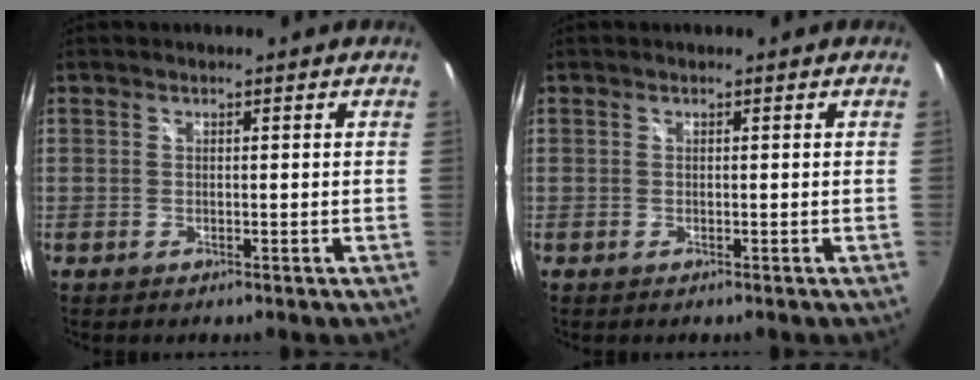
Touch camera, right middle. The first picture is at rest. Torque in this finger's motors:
{"motor_torque": [-0.22, -0.19, -0.02, -0.01]}